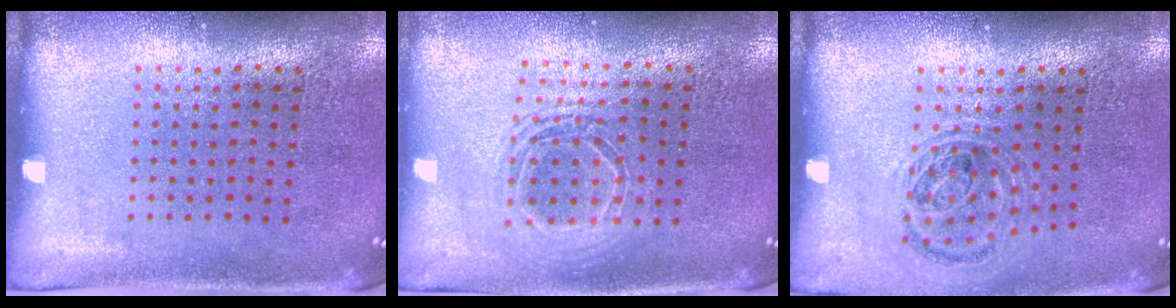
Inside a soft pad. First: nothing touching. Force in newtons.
{"total": 1.8, "press": 1.5, "slide": 1.0}
{"total": 1.0, "press": 1.0, "slide": 0.1}